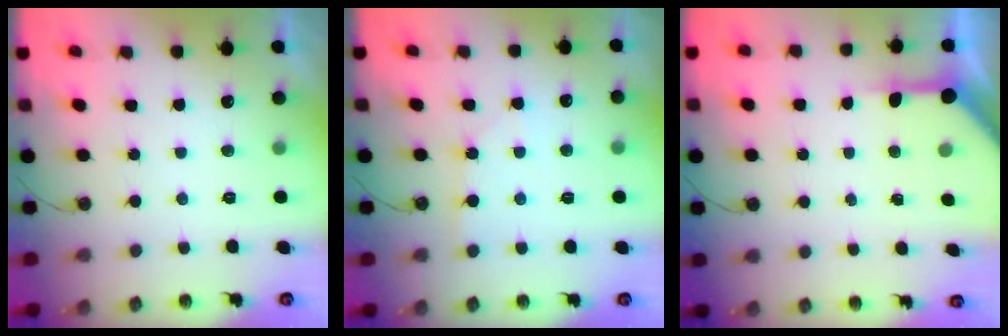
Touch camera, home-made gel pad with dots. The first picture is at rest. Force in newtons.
{"total": 5.6, "press": 5.6, "slide": 0.7}
{"total": 5.6, "press": 5.6, "slide": 0.4}